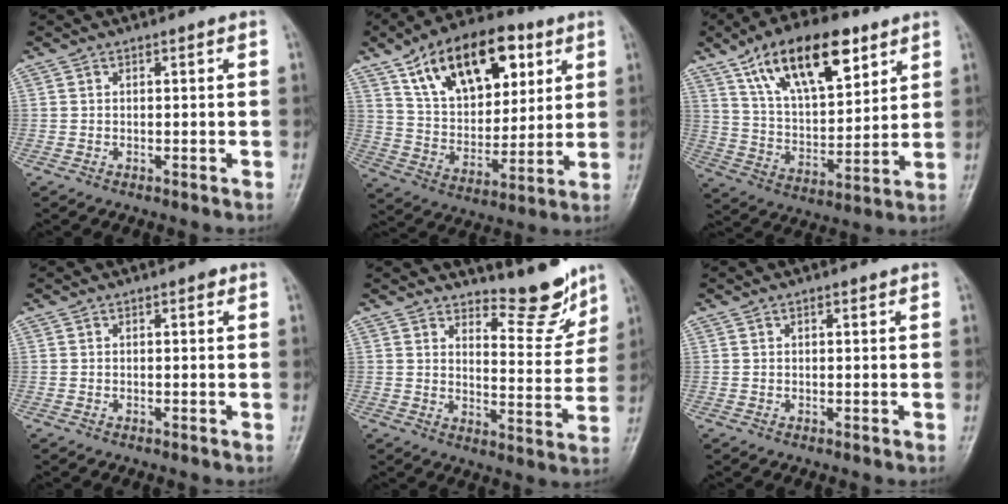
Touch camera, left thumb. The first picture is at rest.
{"total": 20.7, "force": [9.9, 11.6, 14.1], "torque": [-0.181, -0.029, 0.171]}
{"total": 19.0, "force": [10.6, 8.4, 13.3], "torque": [-0.184, -0.038, 0.189]}
{"total": 0.7, "force": [0.3, 0.4, 0.4], "torque": [-0.002, 0.000, 0.001]}
{"total": 9.1, "force": [8.1, 2.6, 3.3], "torque": [-0.016, -0.076, 0.119]}
{"total": 0.6, "force": [0.4, 0.3, 0.4], "torque": [-0.007, -0.001, 0.005]}